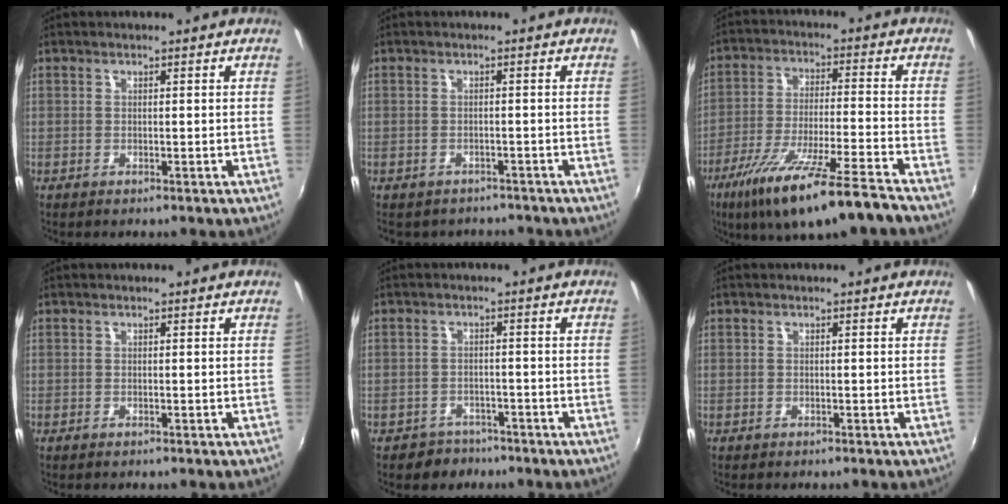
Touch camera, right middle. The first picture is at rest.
{"total": 4.7, "force": [-4.0, 2.3, 1.1], "torque": [-0.027, -0.018, -0.052]}
{"total": 17.0, "force": [-12.6, 0.6, 11.4], "torque": [-0.221, -0.049, -0.213]}
{"total": 0.0}
{"total": 4.1, "force": [-3.0, 2.8, 0.1], "torque": [-0.016, 0.007, -0.047]}
{"total": 0.0}